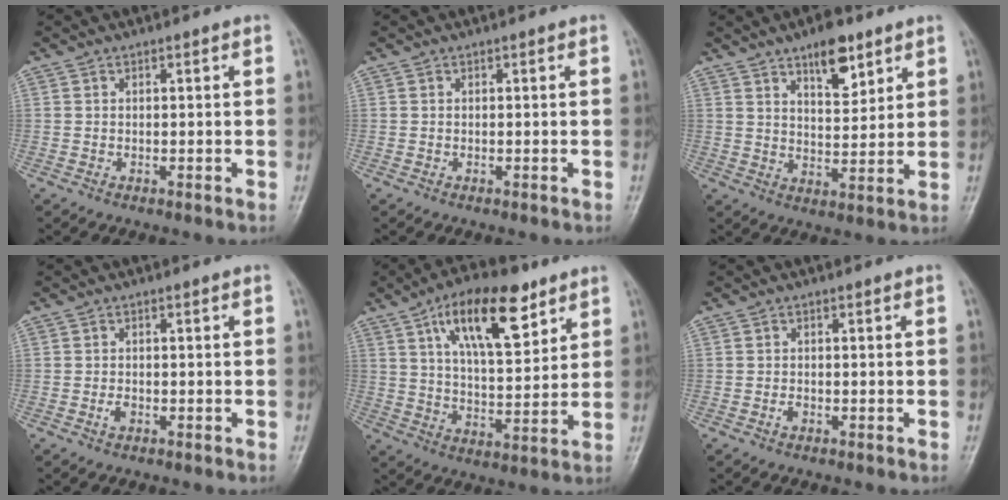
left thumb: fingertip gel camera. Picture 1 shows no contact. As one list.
[{"total": 0.0}, {"total": 7.1, "force": [4.4, 3.0, 4.6], "torque": [-0.047, -0.027, 0.068]}, {"total": 1.5, "force": [-0.5, 0.9, 1.0], "torque": [-0.016, 0.002, -0.010]}, {"total": 16.6, "force": [8.8, 6.8, 12.4], "torque": [-0.171, -0.032, 0.148]}, {"total": 0.9, "force": [-0.4, 0.6, 0.6], "torque": [-0.008, 0.001, -0.008]}]